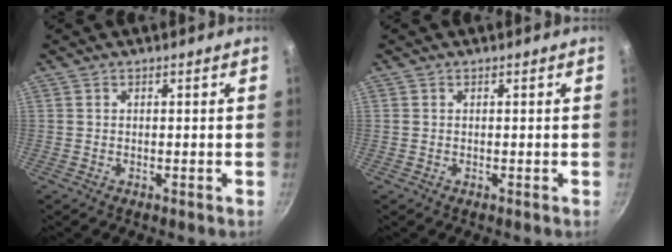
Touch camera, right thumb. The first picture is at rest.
{"total": 0.0}